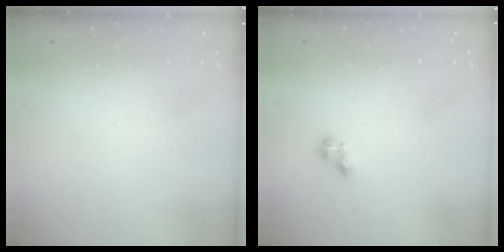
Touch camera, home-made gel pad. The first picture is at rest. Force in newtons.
{"total": 3.0, "press": 2.9, "slide": 0.5}